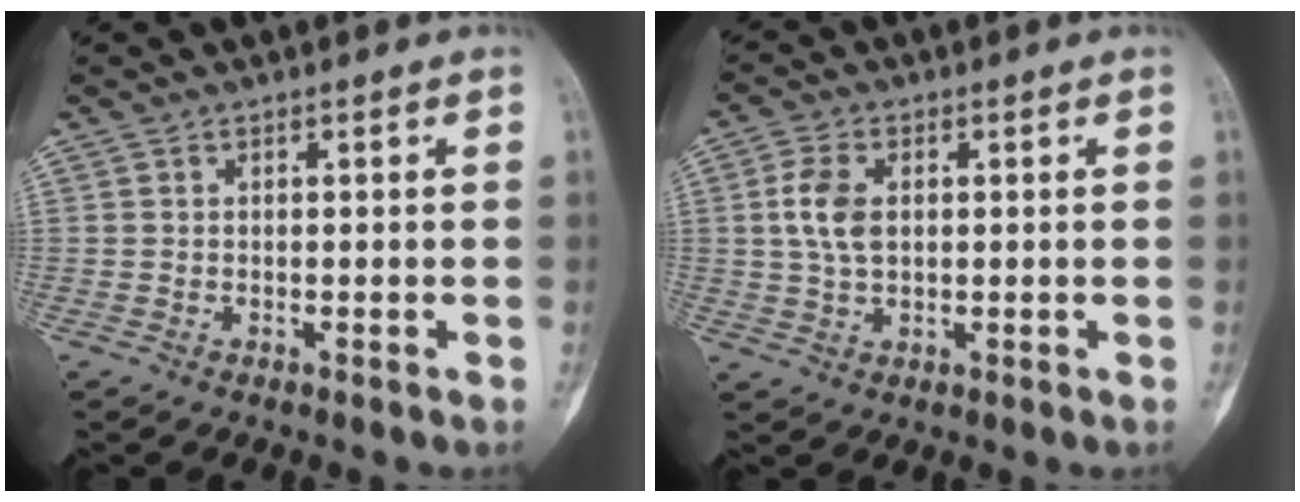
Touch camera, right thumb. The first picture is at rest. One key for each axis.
{"total": 6.0, "fx": 0.9, "fy": 3.7, "fz": 4.7, "tx": -0.099, "ty": 0.003, "tz": 0.017}